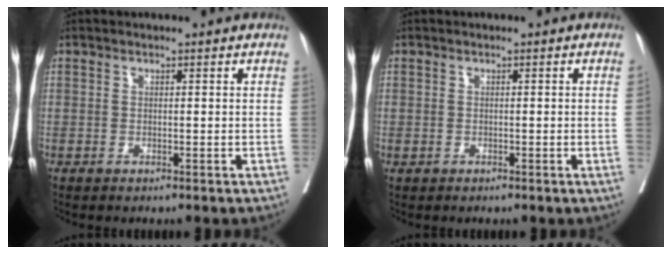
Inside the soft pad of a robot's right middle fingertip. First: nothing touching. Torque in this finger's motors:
{"motor_torque": [0.17, -0.11, -1.05, -0.21]}